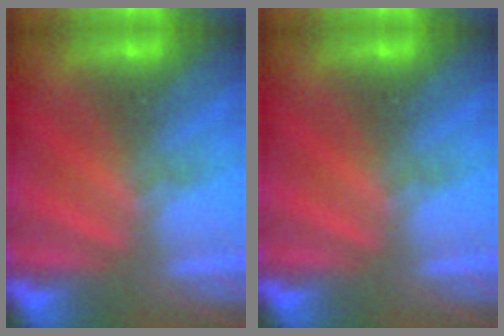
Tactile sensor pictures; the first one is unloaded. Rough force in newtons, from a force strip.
{"total": 0.0}